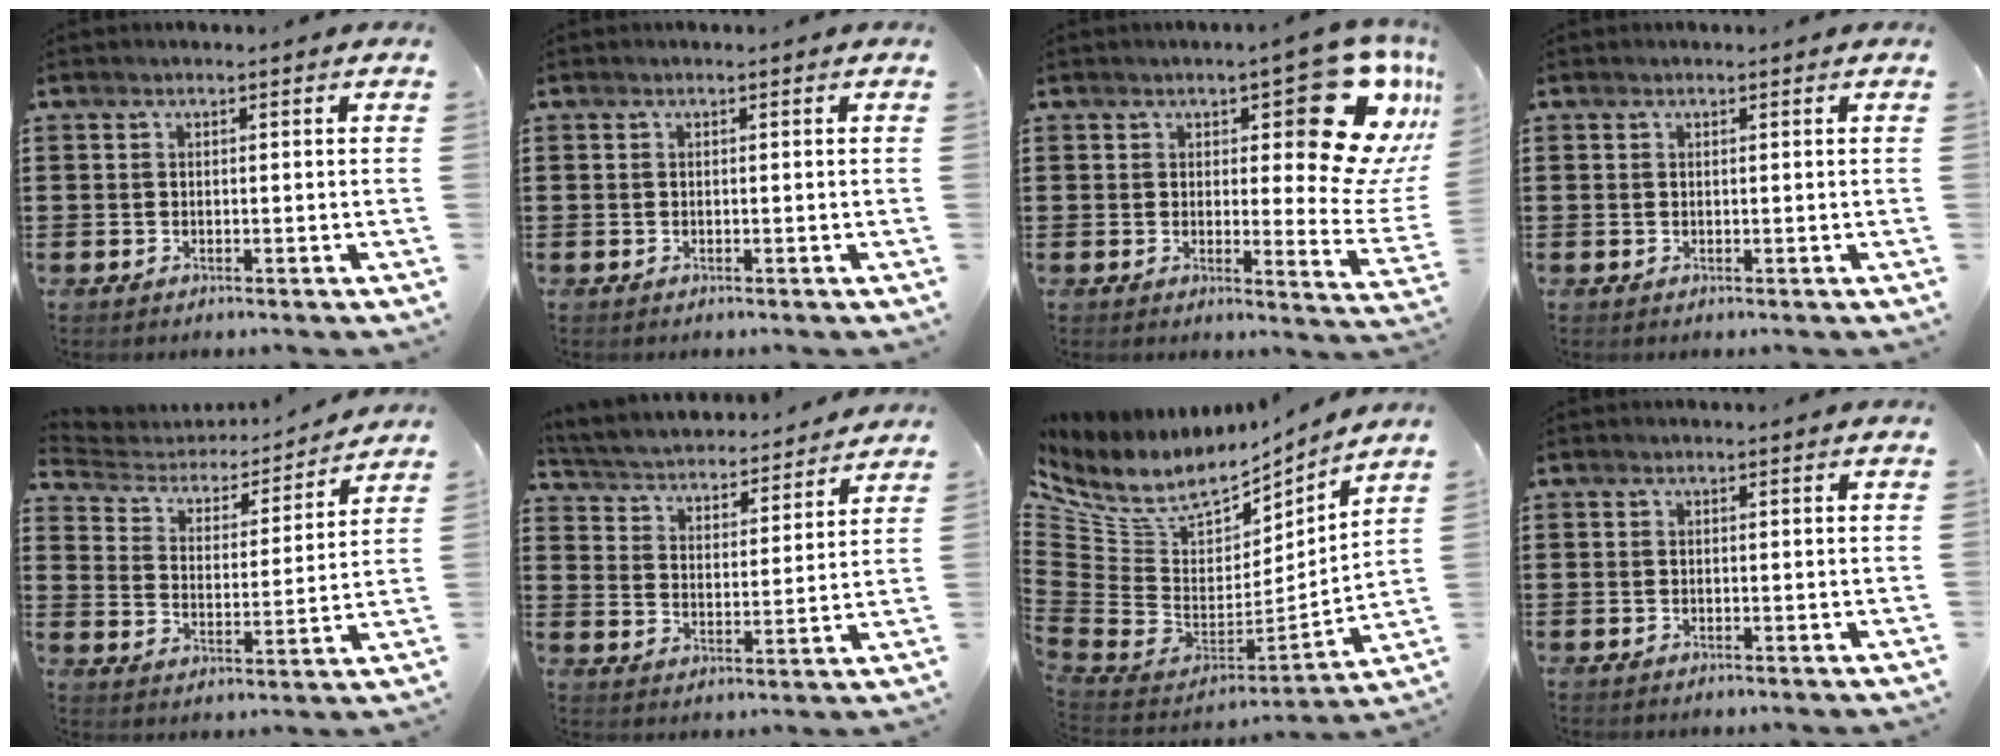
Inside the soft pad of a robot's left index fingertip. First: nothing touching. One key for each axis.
{"total": 0.0}
{"total": 16.2, "fx": 7.4, "fy": 6.2, "fz": 12.9, "tx": -0.163, "ty": -0.050, "tz": 0.121}
{"total": 0.0}
{"total": 3.4, "fx": 3.1, "fy": 1.2, "fz": 0.5, "tx": -0.035, "ty": -0.027, "tz": 0.044}
{"total": 3.3, "fx": 3.3, "fy": 0.3, "fz": 0.2, "tx": -0.026, "ty": -0.031, "tz": 0.048}
{"total": 9.3, "fx": 6.4, "fy": 5.0, "fz": 4.6, "tx": -0.136, "ty": -0.053, "tz": 0.113}
{"total": 0.0}